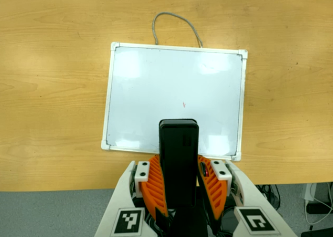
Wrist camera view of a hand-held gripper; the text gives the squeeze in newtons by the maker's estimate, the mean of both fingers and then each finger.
{"total": 5.9, "left": 5.2, "right": 6.6}